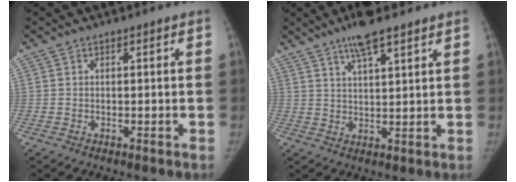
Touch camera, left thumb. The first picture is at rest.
{"total": 7.2, "force": [5.1, 1.5, 4.8], "torque": [-0.083, -0.018, 0.089]}